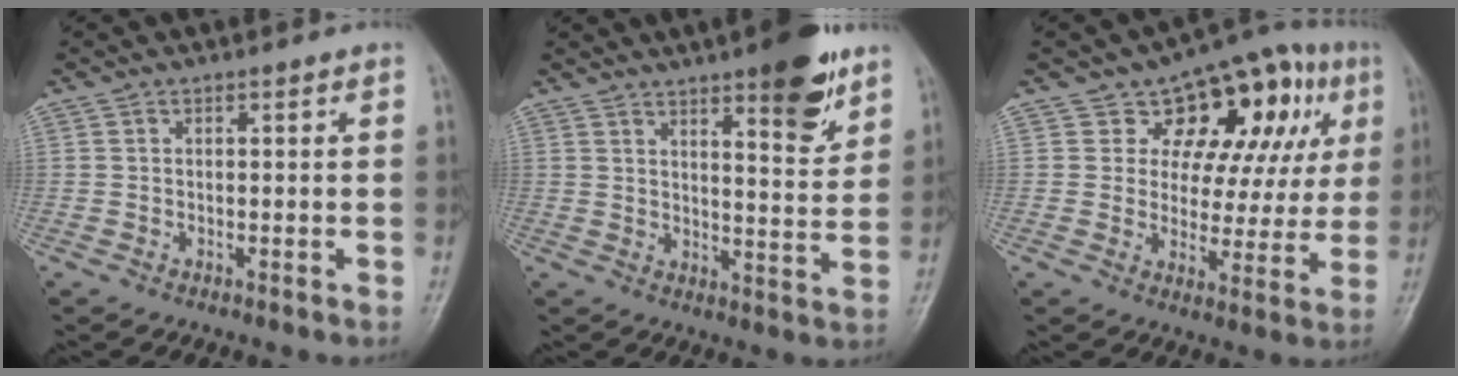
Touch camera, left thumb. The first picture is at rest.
{"total": 11.7, "force": [7.3, 3.1, 8.7], "torque": [-0.098, -0.043, 0.101]}
{"total": 17.2, "force": [7.0, 11.2, 11.1], "torque": [-0.078, 0.004, 0.096]}